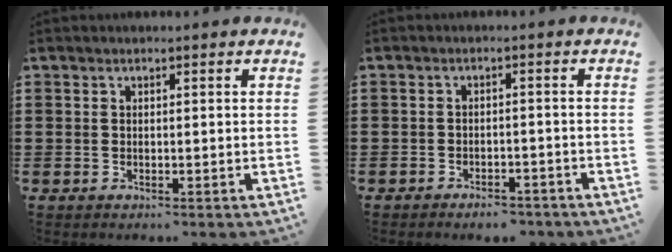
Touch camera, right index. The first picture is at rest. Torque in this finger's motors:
{"motor_torque": [-0.06, 0.14, 0.26, 0.02]}